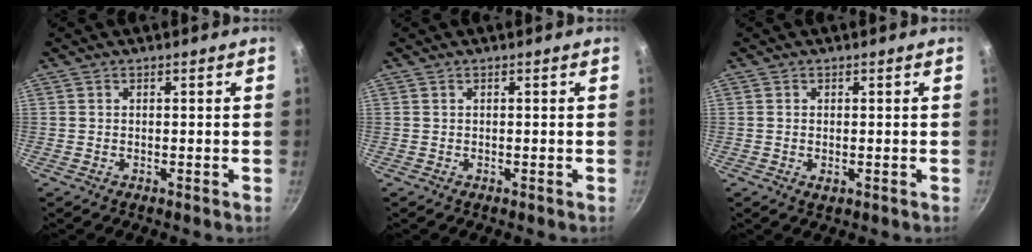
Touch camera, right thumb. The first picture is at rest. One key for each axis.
{"total": 0.0}
{"total": 1.4, "fx": -0.2, "fy": 0.8, "fz": 1.1, "tx": -0.019, "ty": -0.002, "tz": -0.003}